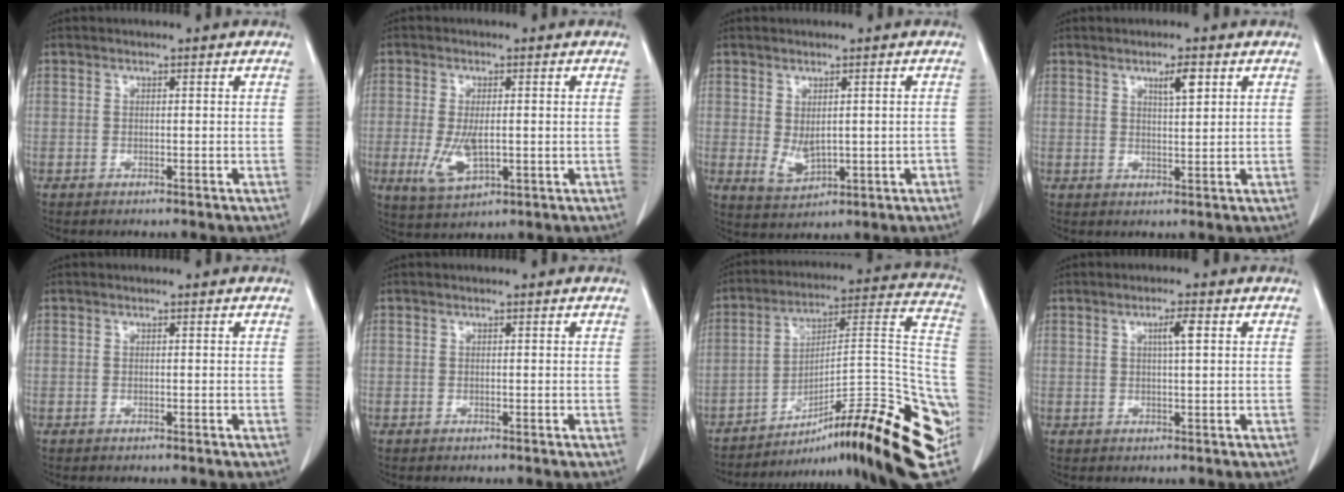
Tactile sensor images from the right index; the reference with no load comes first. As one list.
[{"total": 6.0, "force": [-0.9, 2.3, 5.4], "torque": [-0.111, -0.009, -0.008]}, {"total": 4.4, "force": [-0.4, 2.4, 3.6], "torque": [-0.061, -0.002, 0.011]}, {"total": 3.2, "force": [1.7, 0.5, 2.7], "torque": [-0.041, -0.001, 0.028]}, {"total": 0.0}, {"total": 0.0}, {"total": 31.3, "force": [-16.0, 4.2, 26.5], "torque": [-0.265, 0.009, -0.236]}, {"total": 2.5, "force": [0.8, 0.1, 2.3], "torque": [-0.036, 0.004, 0.011]}]